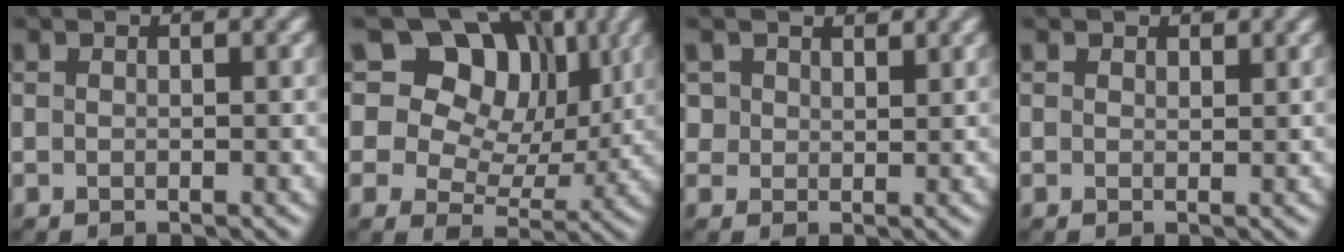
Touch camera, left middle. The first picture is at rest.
{"total": 13.7, "force": [7.1, 9.2, 7.3], "torque": [-0.104, 0.038, 0.094]}
{"total": 2.1, "force": [1.4, 1.5, 0.2], "torque": [-0.010, -0.007, 0.022]}
{"total": 0.9, "force": [0.7, 0.4, -0.3], "torque": [0.005, -0.003, 0.010]}